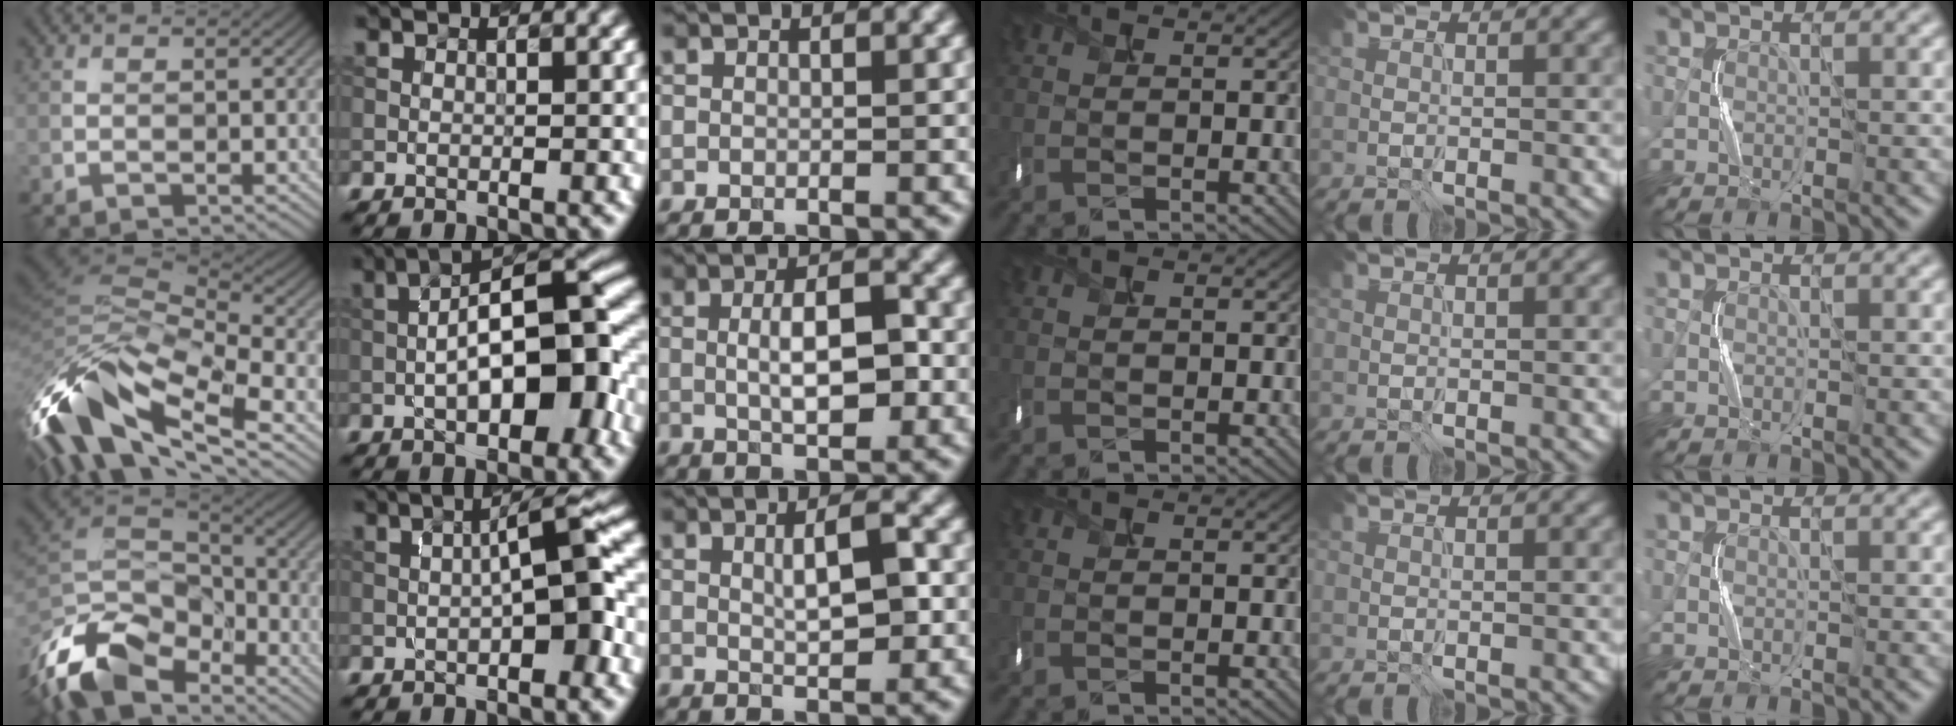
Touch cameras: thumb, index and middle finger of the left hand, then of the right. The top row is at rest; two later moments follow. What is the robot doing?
{"motion": "shake", "object": "box of matches"}